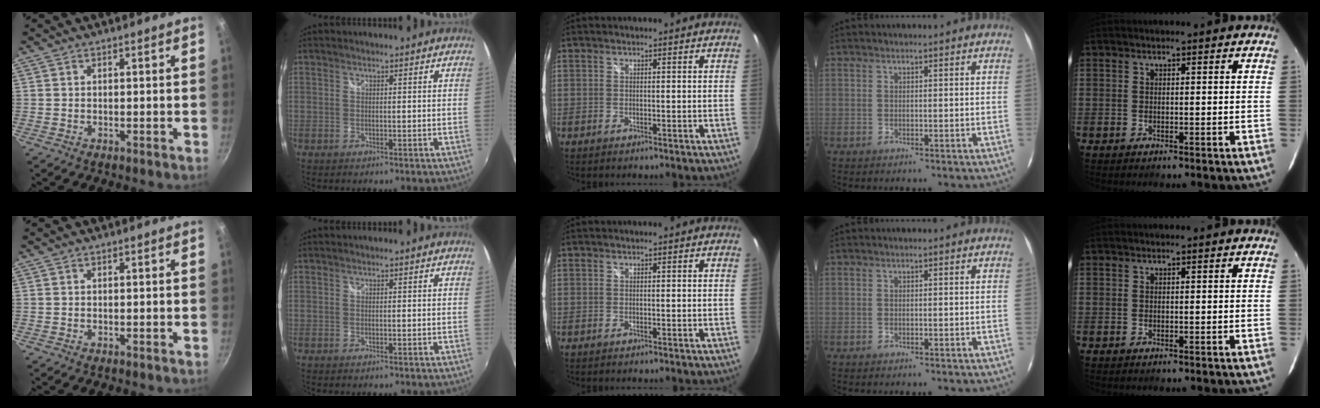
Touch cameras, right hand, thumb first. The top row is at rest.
{}